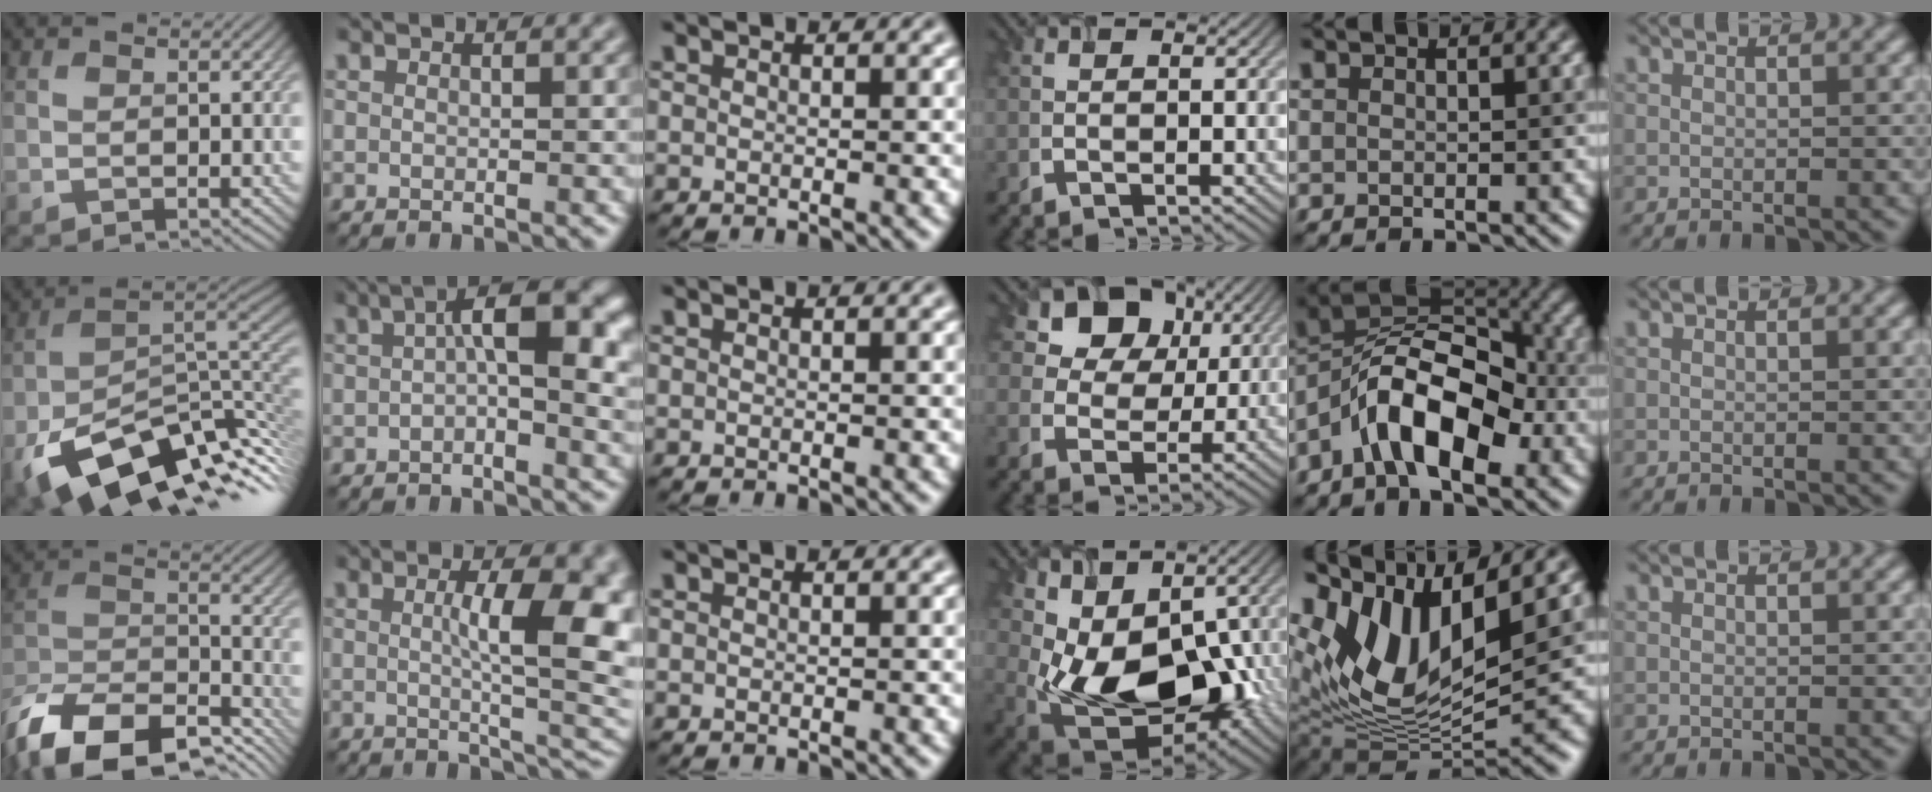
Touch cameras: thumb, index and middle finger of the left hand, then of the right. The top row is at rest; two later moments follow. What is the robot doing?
{"motion": "open", "object": "airpods case & airpods"}